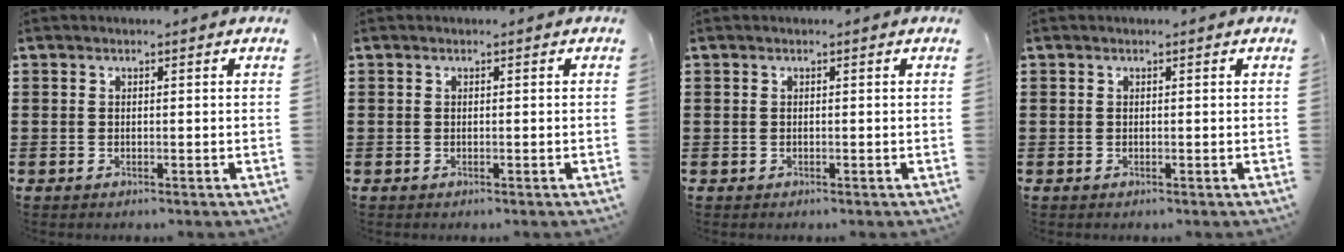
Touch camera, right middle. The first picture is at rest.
{"total": 0.0}
{"total": 0.0}
{"total": 0.0}